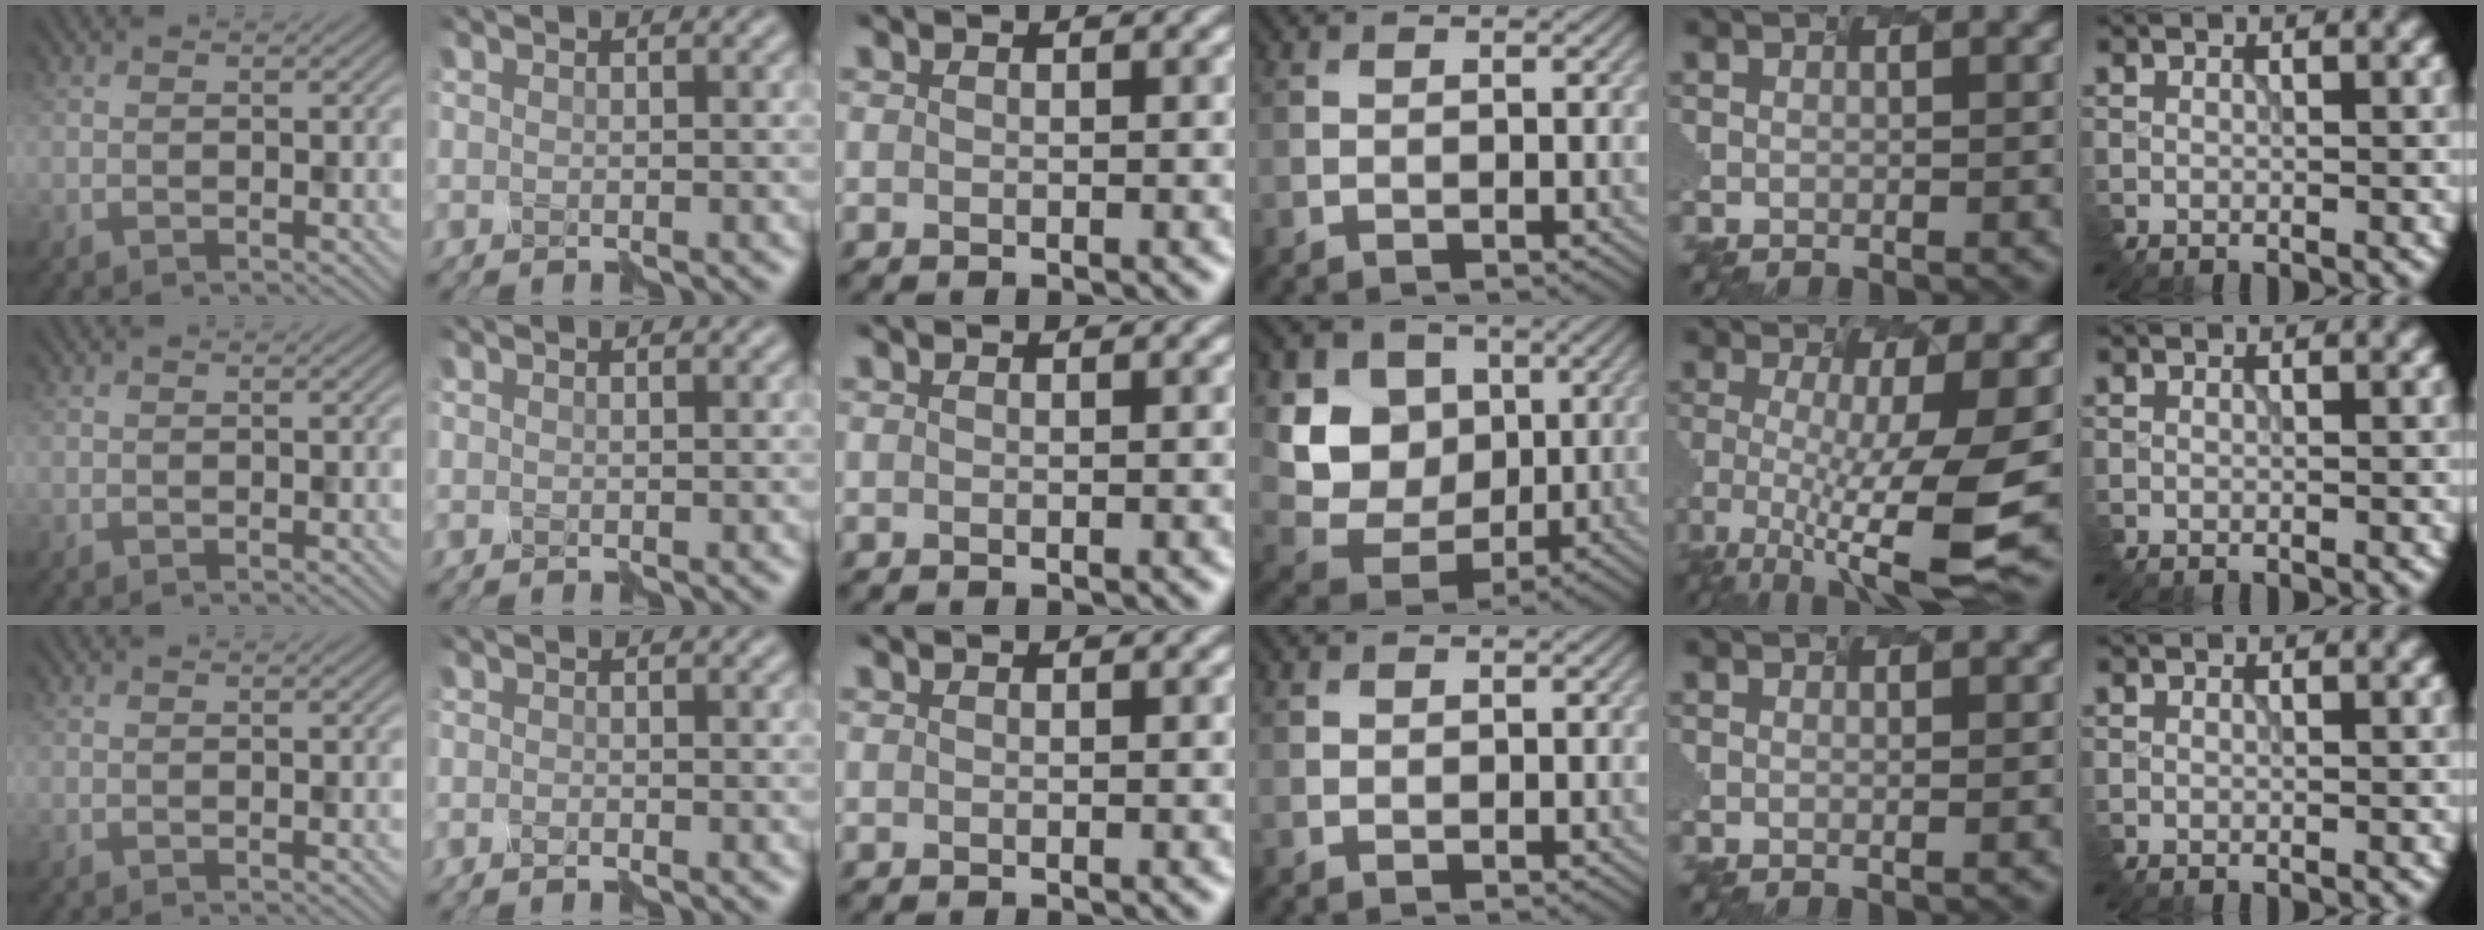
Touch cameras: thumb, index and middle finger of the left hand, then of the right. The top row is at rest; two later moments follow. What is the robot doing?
{"motion": "disassemble", "object": "puzzle pieces"}